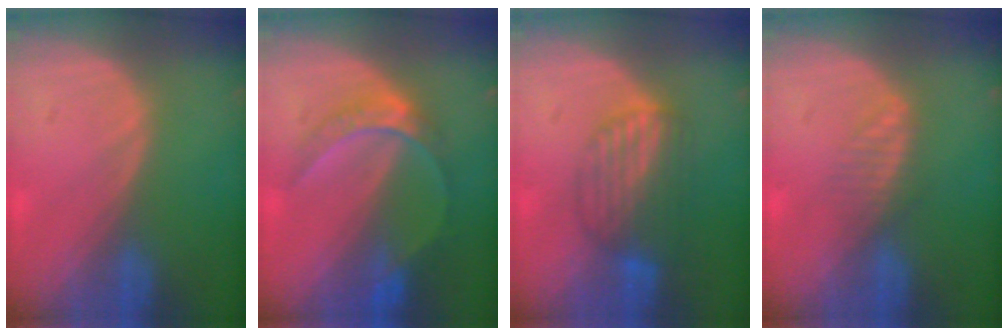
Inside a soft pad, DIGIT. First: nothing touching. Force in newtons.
{"total": 6.3, "press": 5.4, "slide": 3.2}
{"total": 6.6, "press": 6.3, "slide": 2.0}
{"total": 2.3, "press": 2.3, "slide": 0.1}